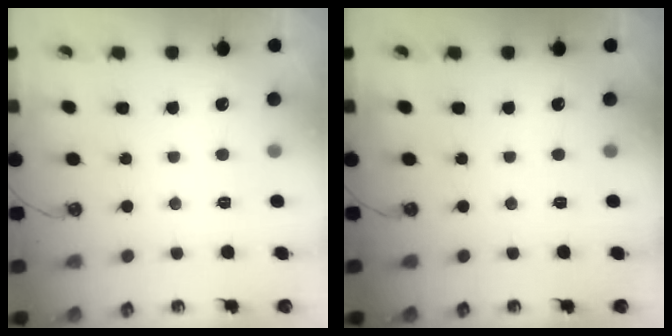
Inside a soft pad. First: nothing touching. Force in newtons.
{"total": 0.0}